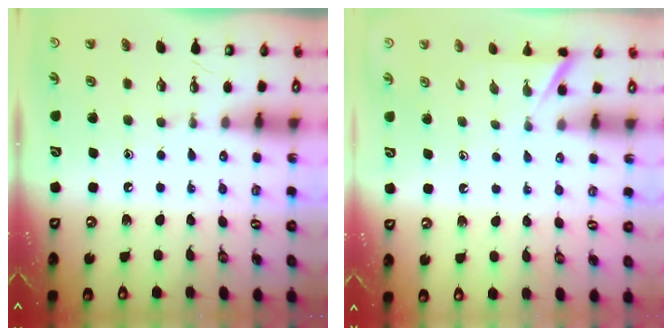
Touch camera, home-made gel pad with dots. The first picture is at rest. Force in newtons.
{"total": 1.6, "press": 1.6, "slide": 0.2}